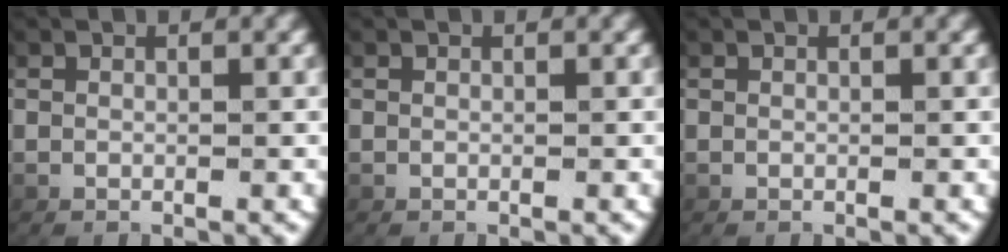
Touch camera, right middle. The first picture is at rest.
{"total": 0.0}
{"total": 0.0}